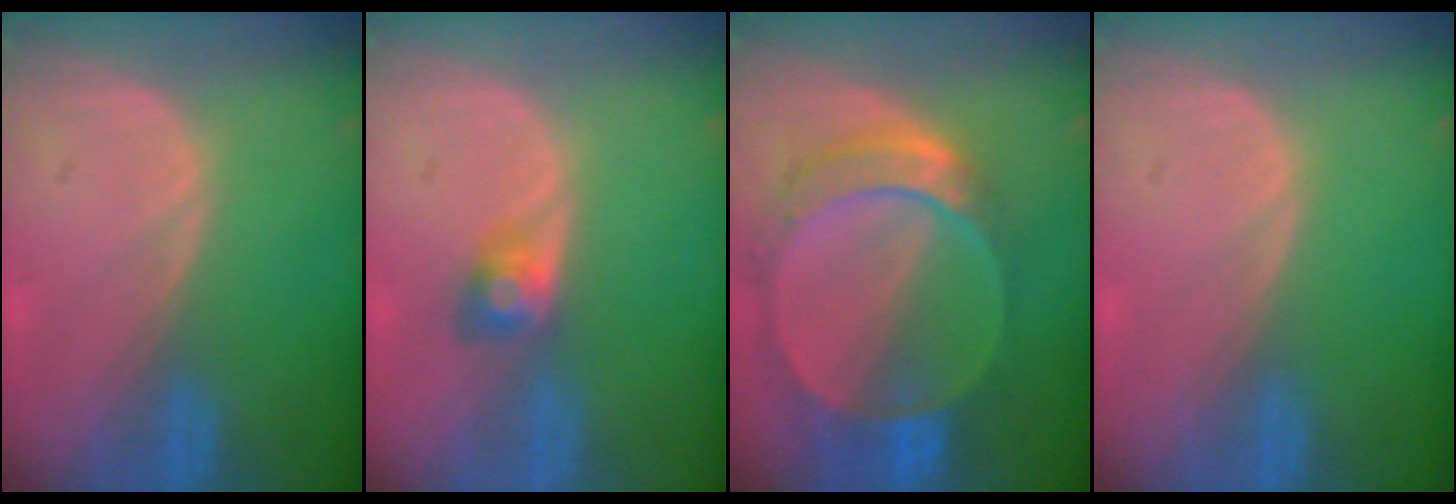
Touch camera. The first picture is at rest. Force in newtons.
{"total": 2.6, "press": 2.6, "slide": 0.1}
{"total": 9.5, "press": 8.2, "slide": 4.8}
{"total": 0.0}